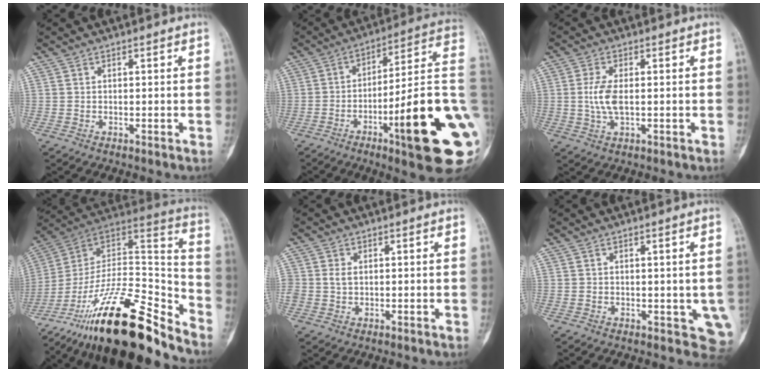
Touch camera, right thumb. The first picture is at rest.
{"total": 23.9, "force": [-6.7, 3.9, 22.6], "torque": [-0.265, 0.015, -0.092]}
{"total": 5.1, "force": [-0.1, 2.2, 4.7], "torque": [-0.109, -0.002, -0.002]}
{"total": 29.5, "force": [-22.0, 8.2, 17.9], "torque": [-0.253, 0.091, -0.364]}
{"total": 1.8, "force": [0.1, 1.3, 1.2], "torque": [-0.021, 0.003, 0.003]}
{"total": 4.8, "force": [-0.4, 2.9, 3.9], "torque": [-0.025, -0.008, 0.002]}